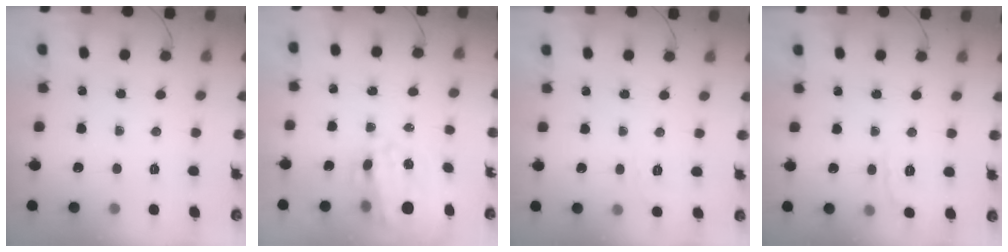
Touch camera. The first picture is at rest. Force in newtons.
{"total": 16.3, "press": 16.0, "slide": 3.4}
{"total": 6.8, "press": 6.6, "slide": 1.8}
{"total": 6.2, "press": 6.0, "slide": 1.4}